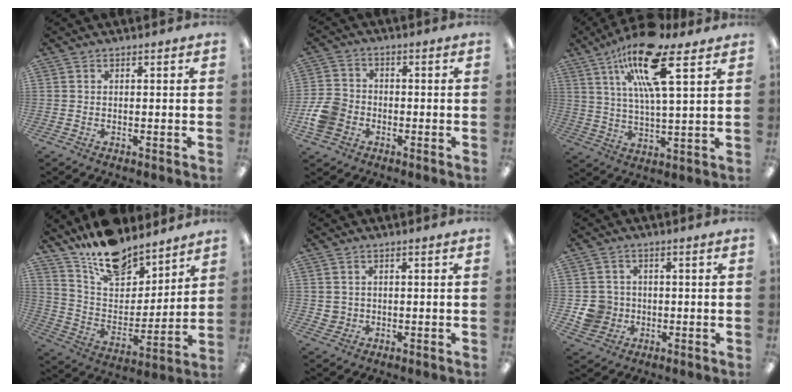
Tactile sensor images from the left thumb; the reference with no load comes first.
{"total": 7.4, "force": [-2.4, 6.1, 3.5], "torque": [-0.084, 0.020, -0.043]}
{"total": 17.9, "force": [10.0, 5.1, 14.0], "torque": [-0.243, -0.032, 0.162]}
{"total": 16.6, "force": [13.6, 7.5, 5.8], "torque": [-0.120, -0.092, 0.248]}
{"total": 2.4, "force": [0.8, 2.3, 0.1], "torque": [-0.007, 0.003, 0.015]}
{"total": 6.6, "force": [-0.6, 6.4, 1.6], "torque": [-0.037, 0.011, -0.008]}